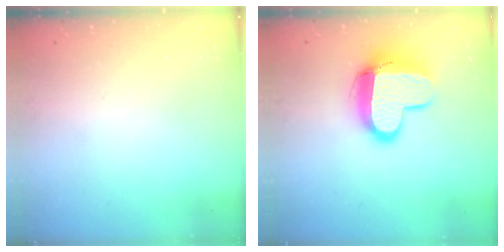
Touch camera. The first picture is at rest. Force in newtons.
{"total": 13.0, "press": 13.0, "slide": 1.2}